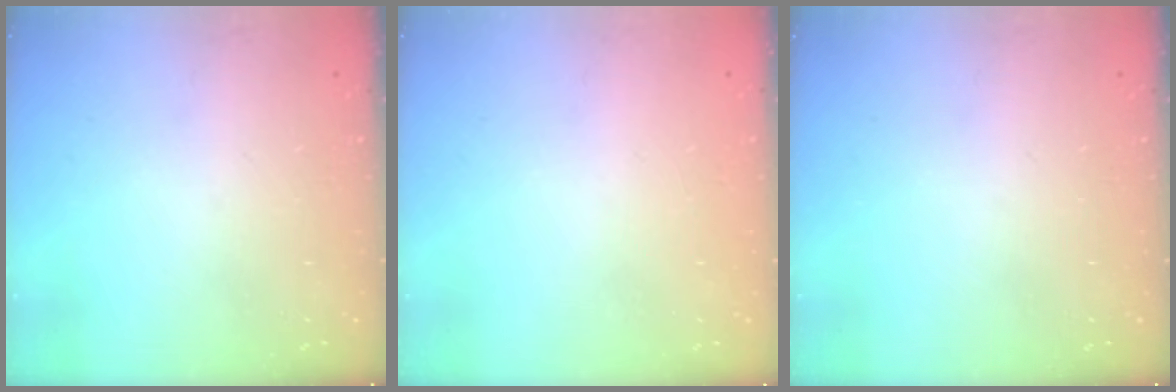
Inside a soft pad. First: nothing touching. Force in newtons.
{"total": 2.0, "press": 2.0, "slide": 0.1}
{"total": 0.0}